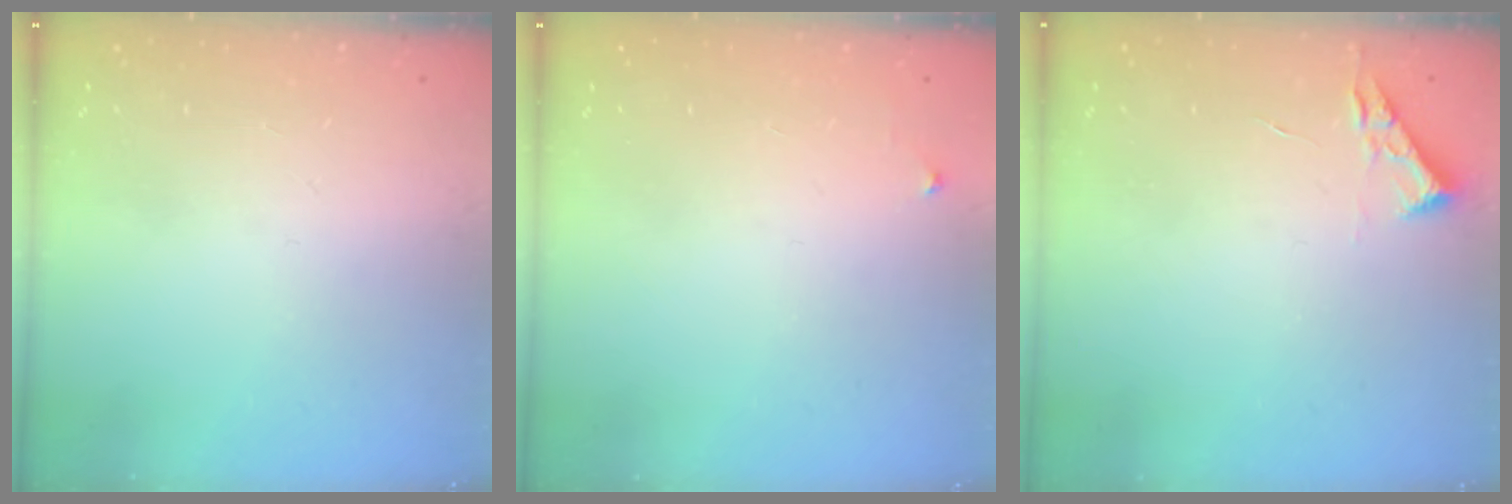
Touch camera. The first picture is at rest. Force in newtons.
{"total": 3.2, "press": 3.2, "slide": 0.5}
{"total": 3.1, "press": 3.0, "slide": 0.4}